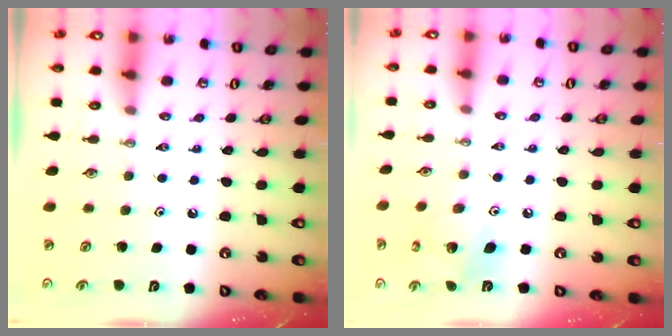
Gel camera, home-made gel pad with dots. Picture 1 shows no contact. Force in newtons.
{"total": 7.9, "press": 7.9, "slide": 0.5}